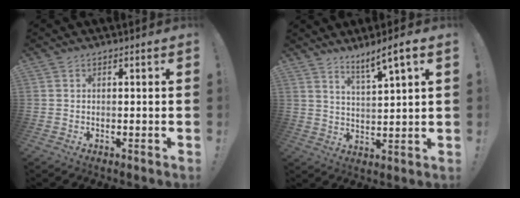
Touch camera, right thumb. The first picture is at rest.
{"total": 6.8, "force": [5.1, 0.1, 4.4], "torque": [-0.067, -0.034, 0.083]}